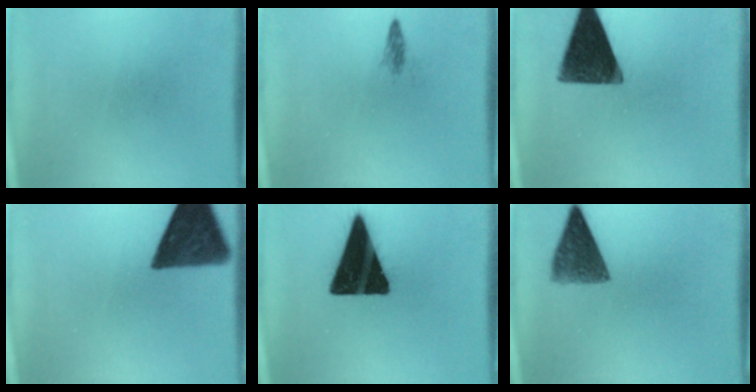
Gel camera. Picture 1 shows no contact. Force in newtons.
{"total": 1.0}
{"total": 13.8}
{"total": 13.6}
{"total": 18.8}
{"total": 7.2}